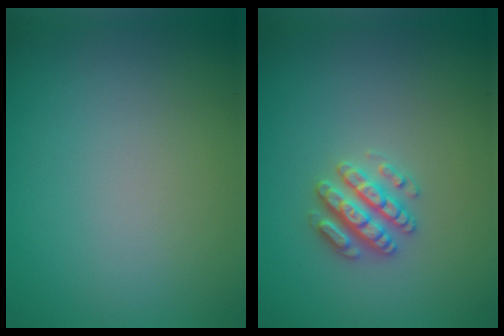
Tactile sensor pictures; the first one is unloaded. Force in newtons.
{"total": 2.8, "press": 2.8, "slide": 0.3}